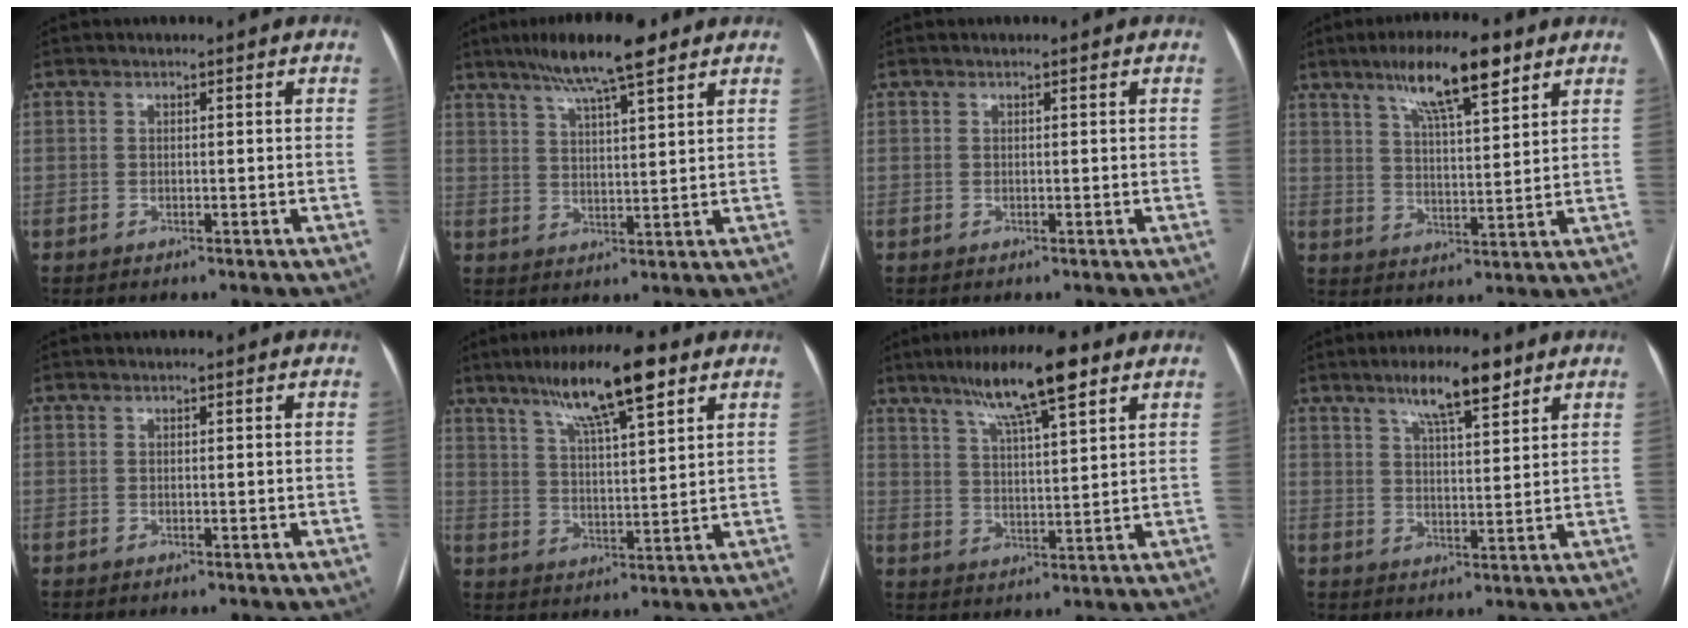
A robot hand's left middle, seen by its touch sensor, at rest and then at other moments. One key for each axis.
{"total": 11.0, "fx": 7.8, "fy": 1.3, "fz": 7.7, "tx": -0.129, "ty": 0.019, "tz": 0.129}
{"total": 0.0}
{"total": 10.9, "fx": 7.0, "fy": 1.9, "fz": 8.2, "tx": -0.144, "ty": 0.011, "tz": 0.118}
{"total": 0.0}
{"total": 12.2, "fx": 7.7, "fy": 1.5, "fz": 9.3, "tx": -0.165, "ty": 0.015, "tz": 0.130}
{"total": 11.4, "fx": 7.4, "fy": 1.3, "fz": 8.7, "tx": -0.153, "ty": 0.015, "tz": 0.124}
{"total": 7.8, "fx": 5.2, "fy": 1.5, "fz": 5.6, "tx": -0.099, "ty": 0.008, "tz": 0.088}